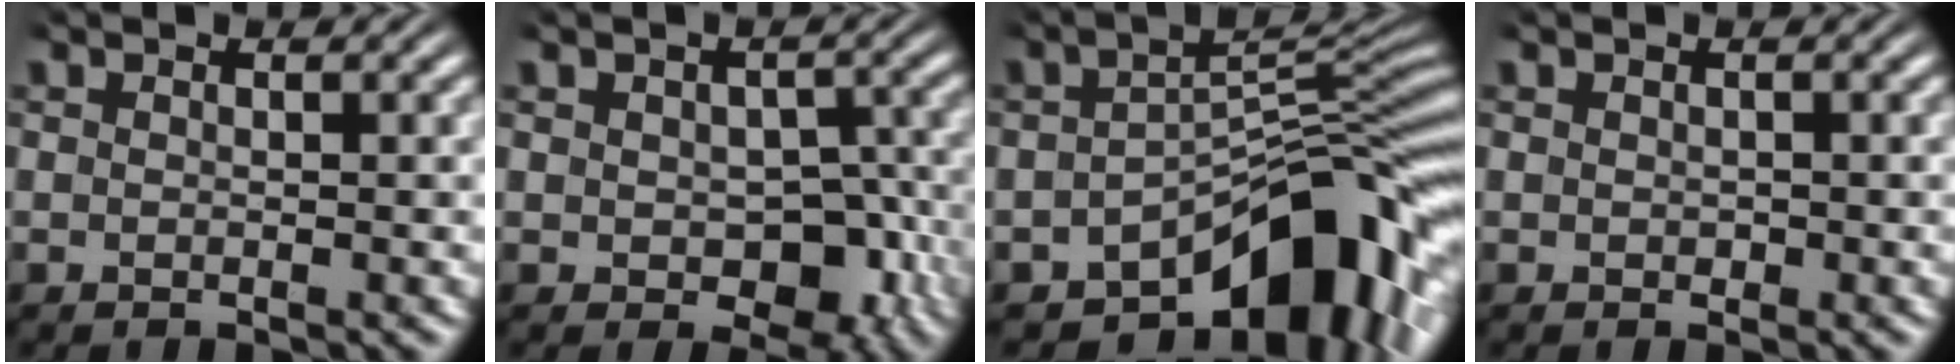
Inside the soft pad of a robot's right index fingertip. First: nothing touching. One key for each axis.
{"total": 4.4, "fx": -1.4, "fy": 3.1, "fz": 2.7, "tx": -0.041, "ty": -0.022, "tz": -0.010}
{"total": 12.1, "fx": -6.7, "fy": 5.0, "fz": 8.8, "tx": -0.111, "ty": -0.020, "tz": -0.088}
{"total": 0.0}